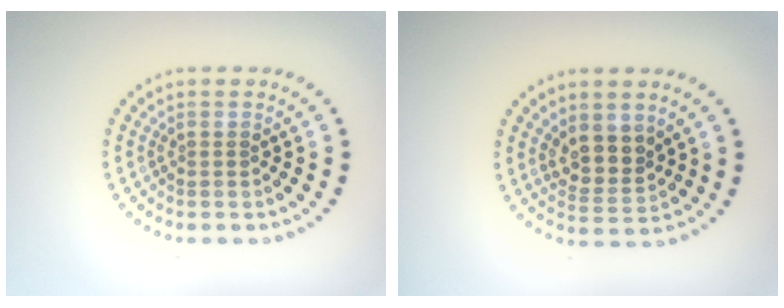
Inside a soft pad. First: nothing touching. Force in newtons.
{"total": 3.0, "press": 2.5, "slide": 1.6}